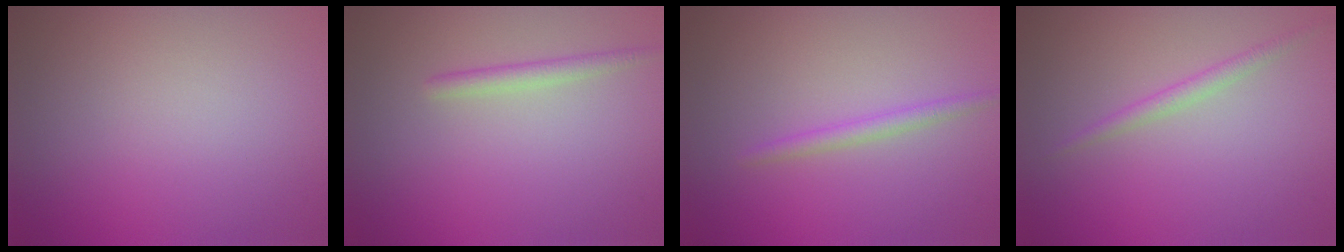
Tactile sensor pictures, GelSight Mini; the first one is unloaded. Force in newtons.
{"total": 1.4, "press": 1.4, "slide": 0.2}
{"total": 1.5, "press": 1.5, "slide": 0.1}
{"total": 1.4, "press": 1.4, "slide": 0.0}